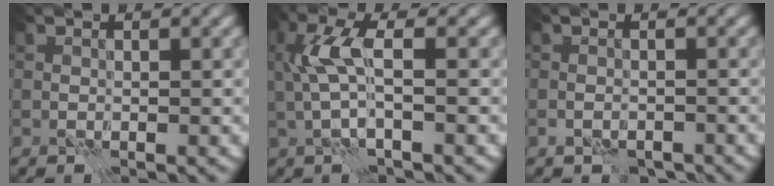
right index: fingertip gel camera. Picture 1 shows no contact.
{"total": 3.9, "force": [0.7, 1.0, 3.7], "torque": [-0.085, 0.008, 0.010]}
{"total": 1.3, "force": [-1.1, 0.5, 0.5], "torque": [-0.003, -0.007, -0.018]}